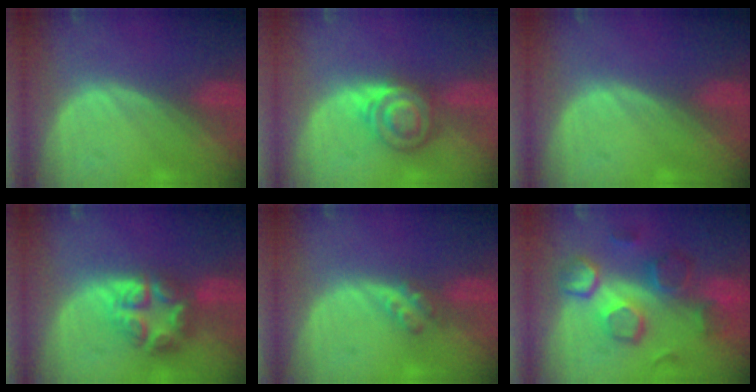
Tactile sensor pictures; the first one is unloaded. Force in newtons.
{"total": 6.0, "press": 5.8, "slide": 1.2}
{"total": 0.0}
{"total": 8.0, "press": 6.9, "slide": 4.2}
{"total": 2.7, "press": 2.3, "slide": 1.3}
{"total": 9.9, "press": 9.4, "slide": 3.1}